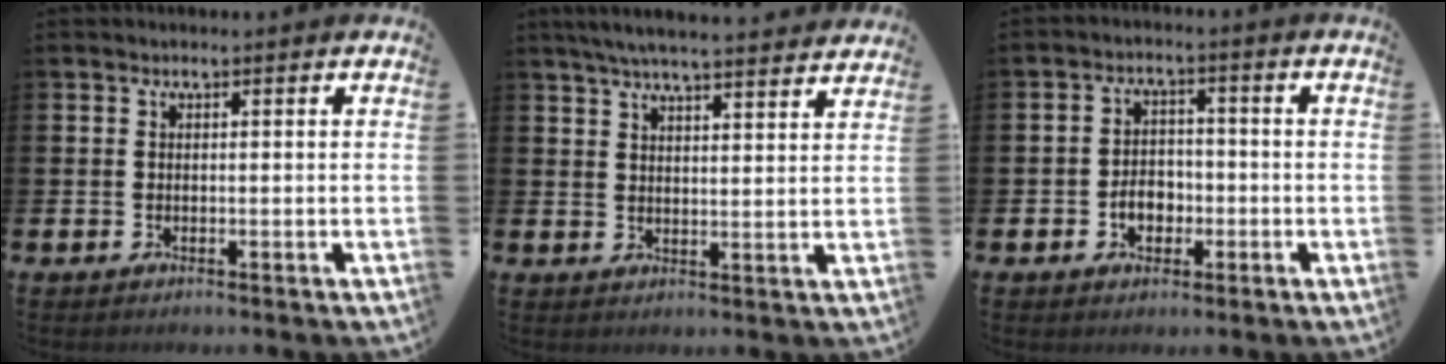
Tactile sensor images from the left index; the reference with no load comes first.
{"total": 5.6, "force": [5.4, 0.0, 1.4], "torque": [-0.037, -0.027, 0.096]}
{"total": 3.9, "force": [-1.3, 2.8, 2.3], "torque": [-0.025, -0.004, -0.032]}